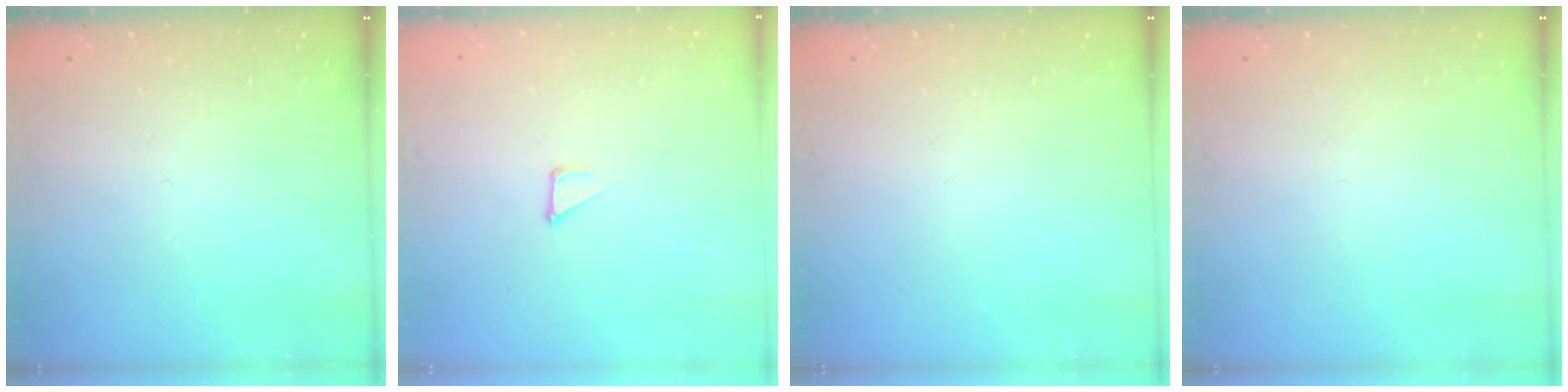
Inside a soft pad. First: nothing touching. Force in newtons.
{"total": 2.9, "press": 2.9, "slide": 0.3}
{"total": 0.0}
{"total": 0.0}